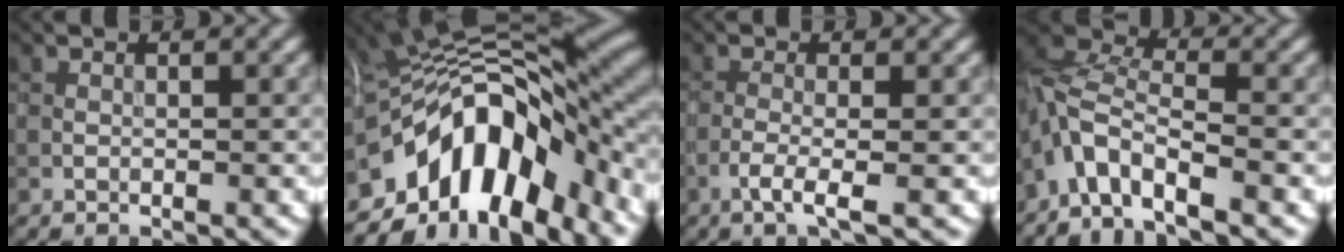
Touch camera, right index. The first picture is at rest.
{"total": 13.6, "force": [-4.6, 7.1, 10.7], "torque": [-0.154, 0.014, -0.085]}
{"total": 2.5, "force": [-1.0, 0.4, 2.2], "torque": [-0.041, 0.003, -0.028]}
{"total": 5.0, "force": [-3.6, 1.9, 2.9], "torque": [-0.053, 0.004, -0.080]}